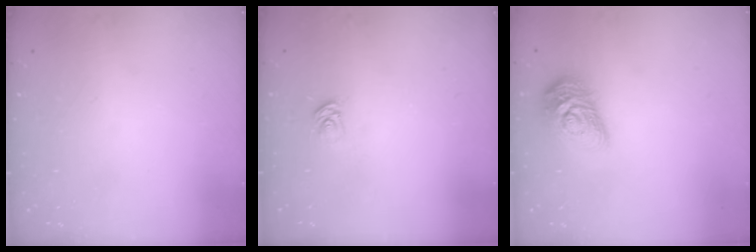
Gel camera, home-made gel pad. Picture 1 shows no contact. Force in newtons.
{"total": 2.0, "press": 2.0, "slide": 0.3}
{"total": 14.0, "press": 14.0, "slide": 0.7}